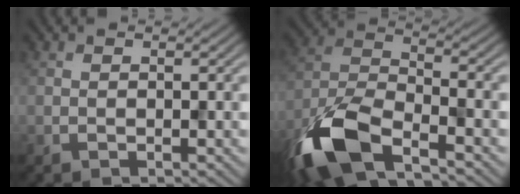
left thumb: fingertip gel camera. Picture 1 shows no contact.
{"total": 12.0, "force": [-7.6, 4.6, 8.2], "torque": [-0.176, -0.015, -0.168]}